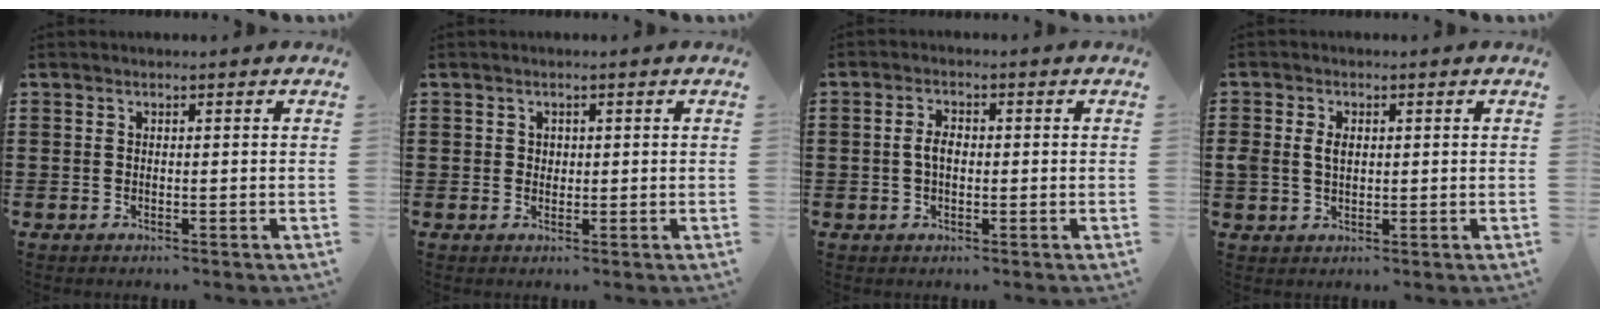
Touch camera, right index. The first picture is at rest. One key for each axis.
{"total": 1.0, "fx": 0.4, "fy": 0.9, "fz": 0.3, "tx": -0.008, "ty": 0.005, "tz": 0.007}
{"total": 2.9, "fx": -0.1, "fy": 1.6, "fz": 2.4, "tx": -0.054, "ty": 0.002, "tz": -0.006}
{"total": 2.8, "fx": 0.4, "fy": 1.9, "fz": 2.0, "tx": -0.043, "ty": 0.009, "tz": 0.006}